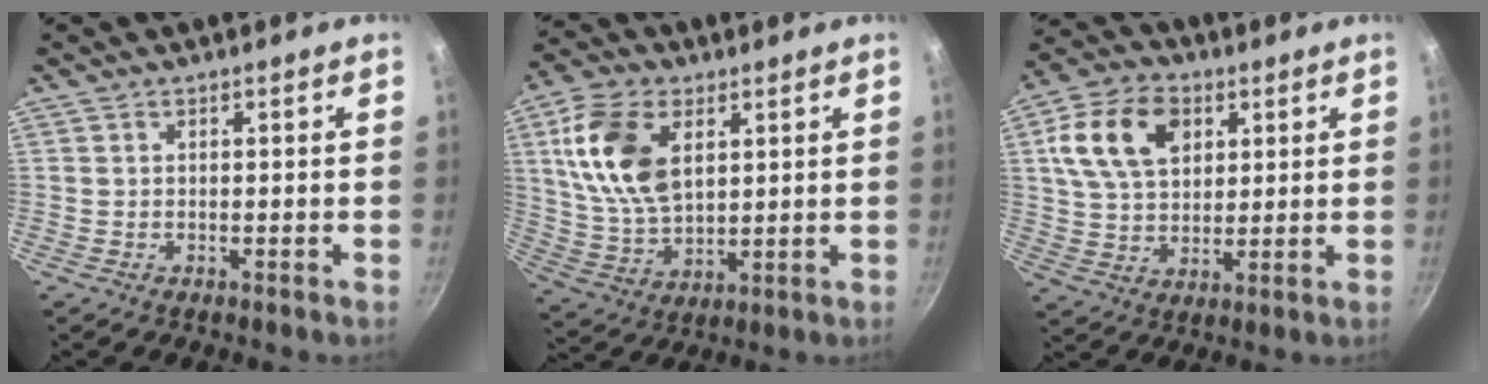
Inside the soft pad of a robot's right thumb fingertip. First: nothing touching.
{"total": 15.7, "force": [4.8, 9.6, 11.5], "torque": [-0.204, -0.012, 0.101]}
{"total": 14.3, "force": [4.7, 10.0, 9.0], "torque": [-0.142, 0.000, 0.079]}